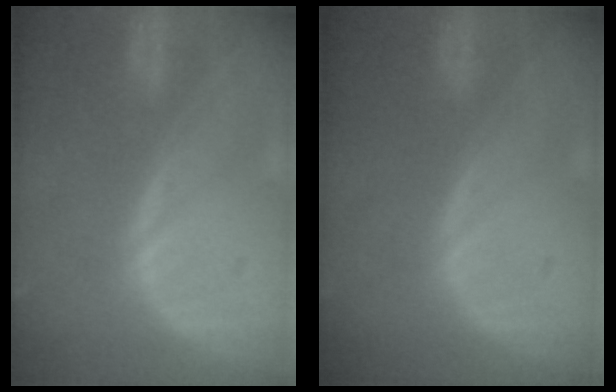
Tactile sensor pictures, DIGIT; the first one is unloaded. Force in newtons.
{"total": 0.0}